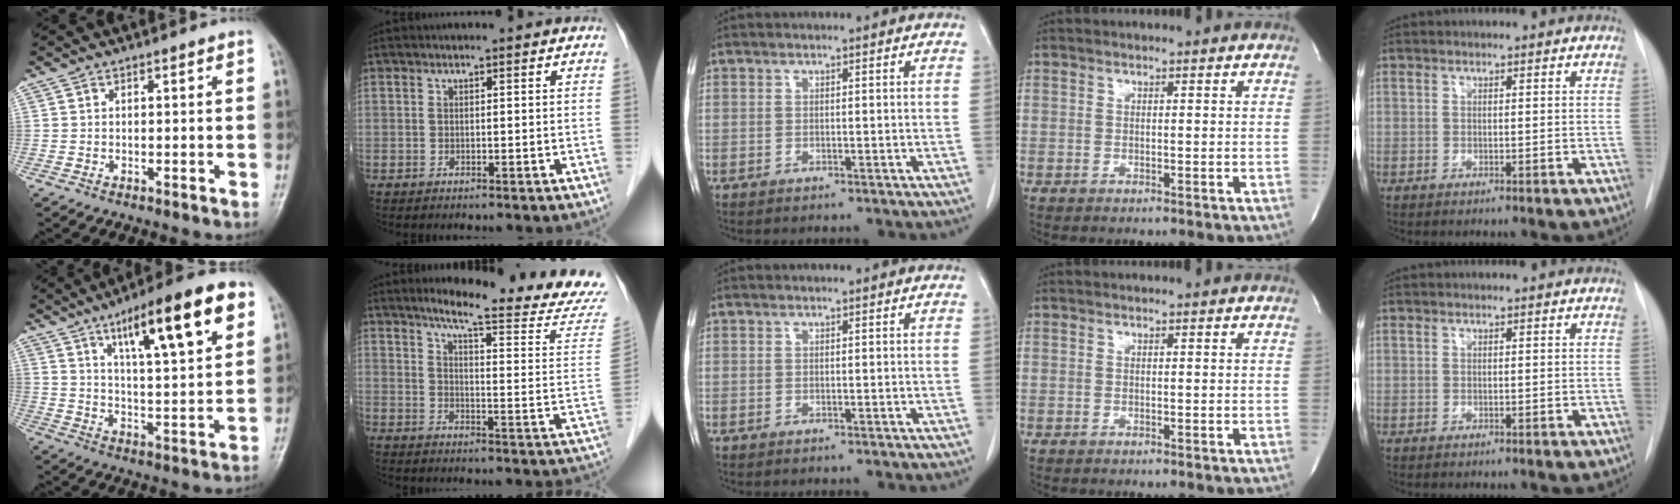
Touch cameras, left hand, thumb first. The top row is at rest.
{"thumb": {"total": 18.5, "force": [9.3, 4.5, 15.4], "torque": [-0.215, -0.027, 0.144]}, "index": {"total": 18.4, "force": [16.8, -0.7, 7.5], "torque": [-0.105, -0.088, 0.202]}}